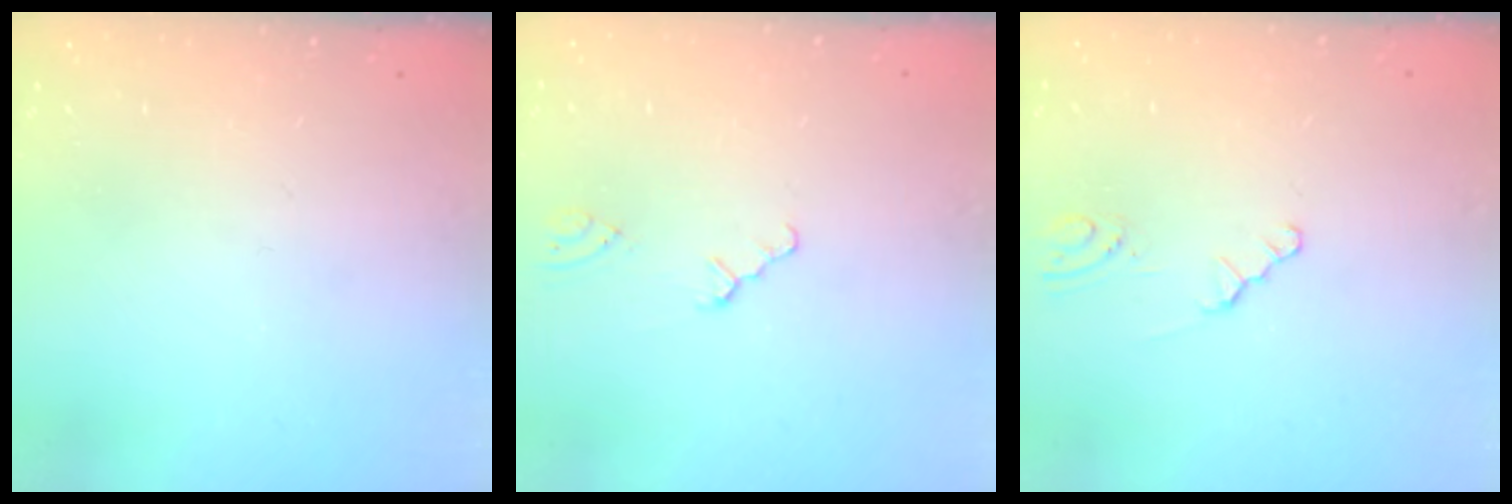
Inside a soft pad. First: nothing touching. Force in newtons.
{"total": 0.0}
{"total": 1.1, "press": 1.0, "slide": 0.2}